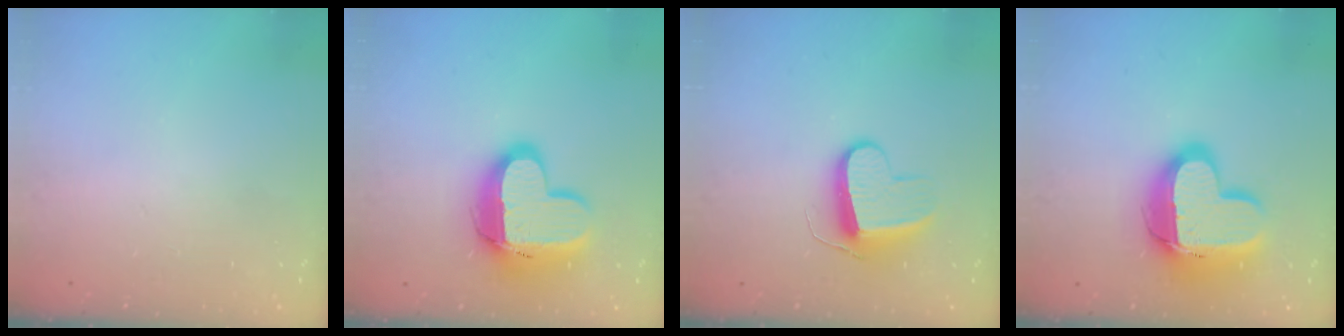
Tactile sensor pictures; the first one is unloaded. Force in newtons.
{"total": 15.3, "press": 15.2, "slide": 1.2}
{"total": 9.8, "press": 9.8, "slide": 0.3}
{"total": 17.0, "press": 17.0, "slide": 1.2}